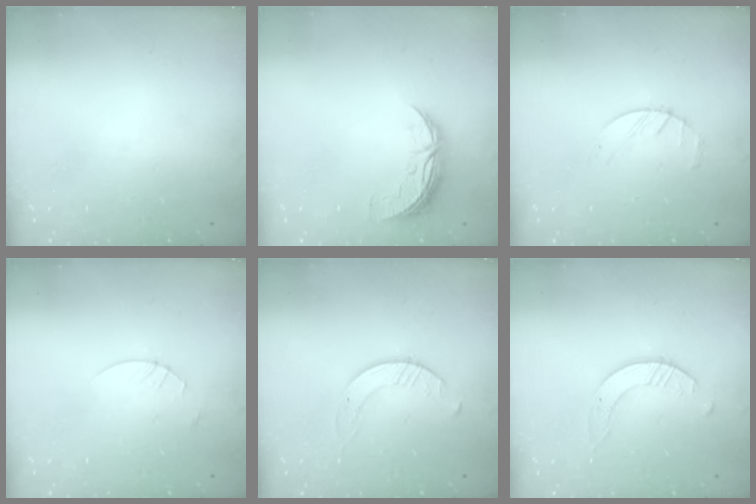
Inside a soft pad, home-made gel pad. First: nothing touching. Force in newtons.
{"total": 9.2, "press": 9.2, "slide": 0.1}
{"total": 2.4, "press": 2.3, "slide": 0.3}
{"total": 1.4, "press": 1.4, "slide": 0.2}
{"total": 1.7, "press": 1.7, "slide": 0.2}
{"total": 2.6, "press": 2.6, "slide": 0.3}